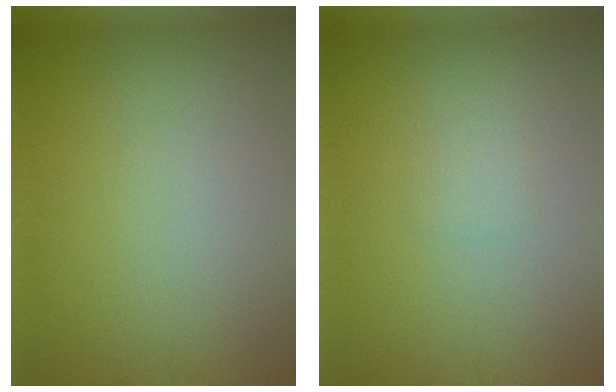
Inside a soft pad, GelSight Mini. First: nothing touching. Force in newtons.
{"total": 0.9, "press": 0.9, "slide": 0.1}